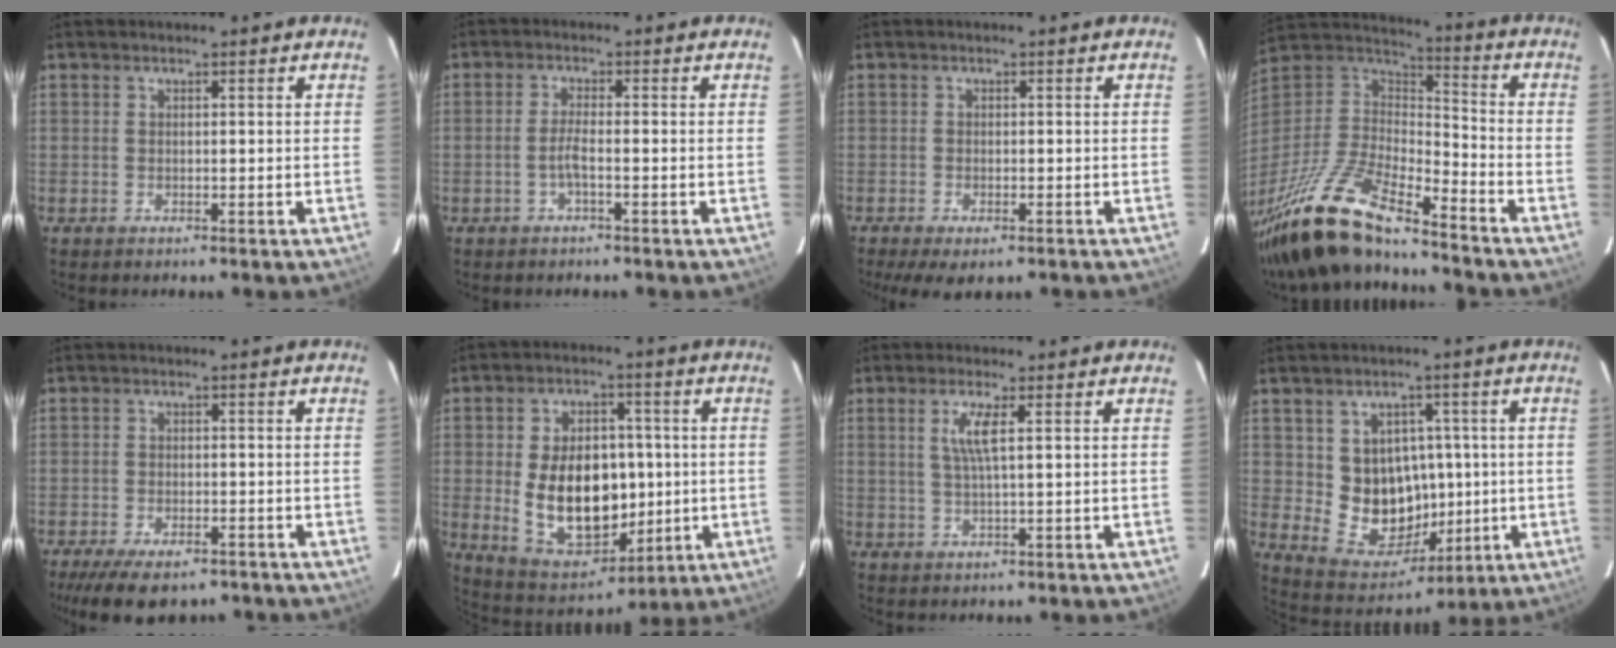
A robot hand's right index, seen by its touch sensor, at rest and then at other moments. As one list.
[{"total": 2.4, "force": [-1.1, 0.1, 2.2], "torque": [-0.046, 0.001, -0.021]}, {"total": 6.4, "force": [-4.4, 2.3, 4.1], "torque": [-0.093, -0.027, -0.068]}, {"total": 21.3, "force": [-16.6, 5.2, 12.3], "torque": [-0.261, -0.035, -0.308]}, {"total": 11.5, "force": [-8.6, 4.5, 6.2], "torque": [-0.136, -0.027, -0.134]}, {"total": 17.7, "force": [-1.2, 11.6, 13.3], "torque": [-0.259, 0.004, 0.011]}, {"total": 3.9, "force": [1.2, 0.0, 3.7], "torque": [-0.074, -0.003, 0.024]}, {"total": 12.4, "force": [0.3, 11.3, 5.2], "torque": [-0.104, 0.008, 0.028]}]